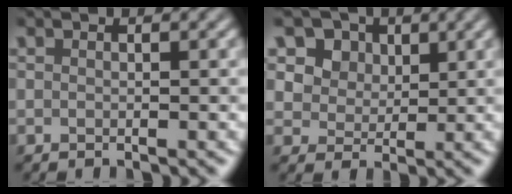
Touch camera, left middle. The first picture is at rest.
{"total": 8.1, "force": [4.4, 5.8, 3.4], "torque": [-0.074, 0.001, 0.067]}